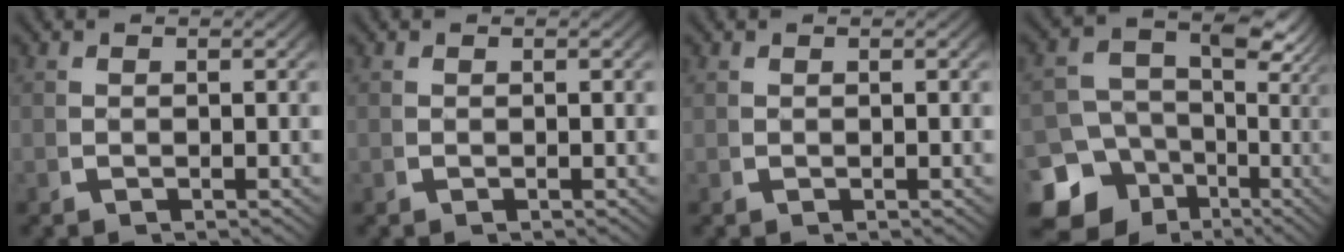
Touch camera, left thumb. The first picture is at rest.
{"total": 0.0}
{"total": 0.0}
{"total": 16.3, "force": [-4.4, 13.4, 8.2], "torque": [-0.152, -0.066, -0.059]}